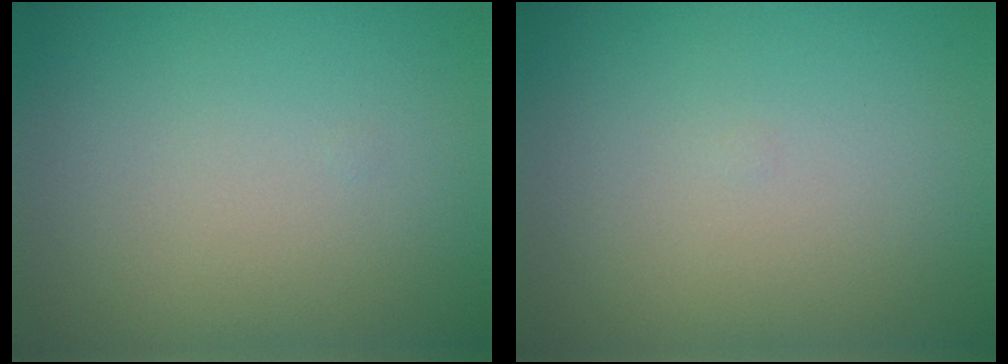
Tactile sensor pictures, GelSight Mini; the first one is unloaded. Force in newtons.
{"total": 0.0}